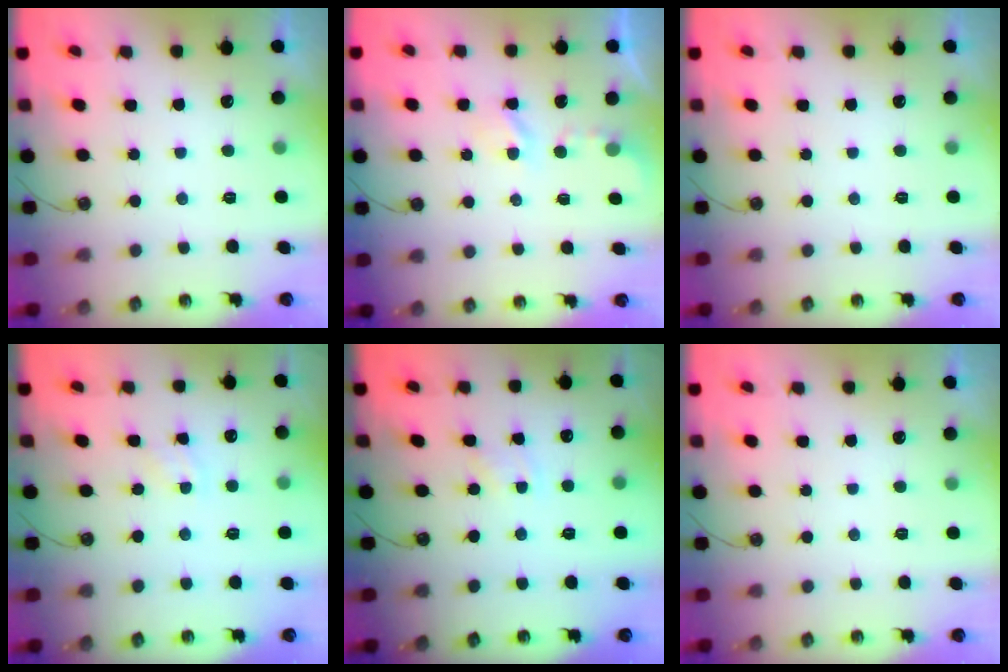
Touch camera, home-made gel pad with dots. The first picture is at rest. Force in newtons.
{"total": 2.7, "press": 2.7, "slide": 0.5}
{"total": 0.0}
{"total": 3.5, "press": 3.5, "slide": 0.5}
{"total": 1.5, "press": 1.5, "slide": 0.3}
{"total": 0.0}